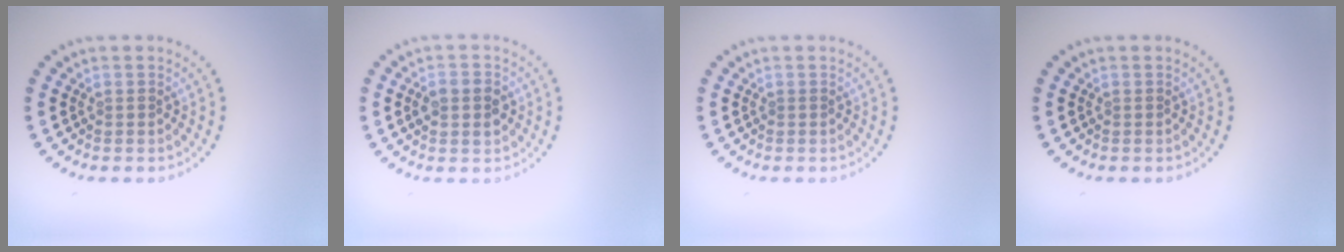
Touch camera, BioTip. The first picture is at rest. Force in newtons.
{"total": 2.8, "press": 2.8, "slide": 0.2}
{"total": 0.0}
{"total": 0.0}